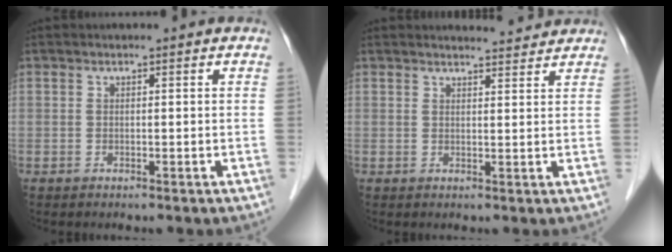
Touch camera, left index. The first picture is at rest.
{"total": 4.1, "force": [4.1, 0.4, 0.4], "torque": [-0.013, 0.005, 0.049]}